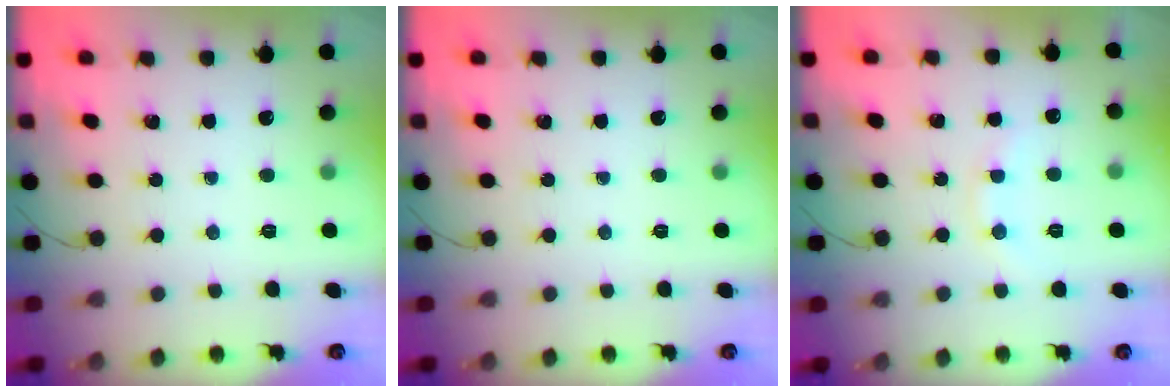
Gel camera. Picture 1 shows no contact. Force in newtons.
{"total": 0.0}
{"total": 8.4, "press": 8.3, "slide": 1.3}